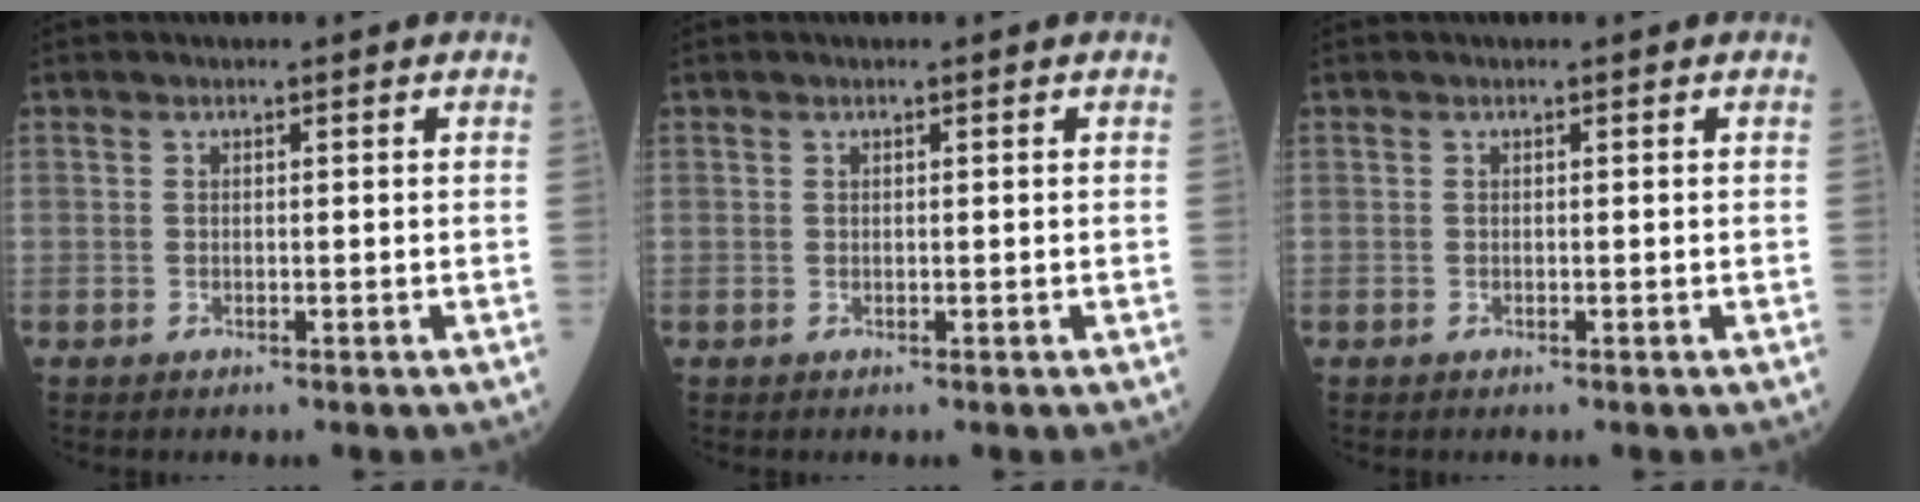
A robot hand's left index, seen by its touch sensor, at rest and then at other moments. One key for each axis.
{"total": 0.0}
{"total": 0.0}